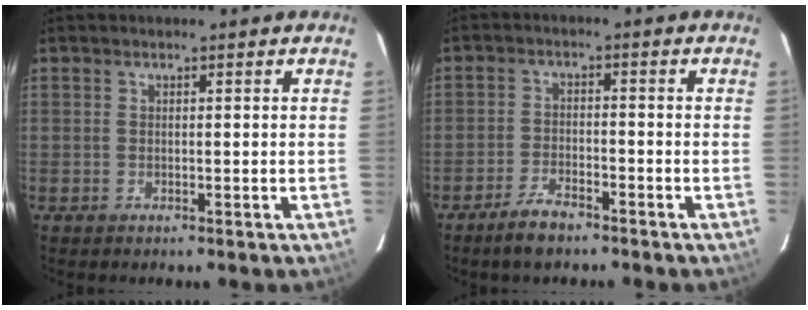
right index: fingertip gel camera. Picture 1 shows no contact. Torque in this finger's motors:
{"motor_torque": [0.36, -0.32, 0.24, 0.04]}